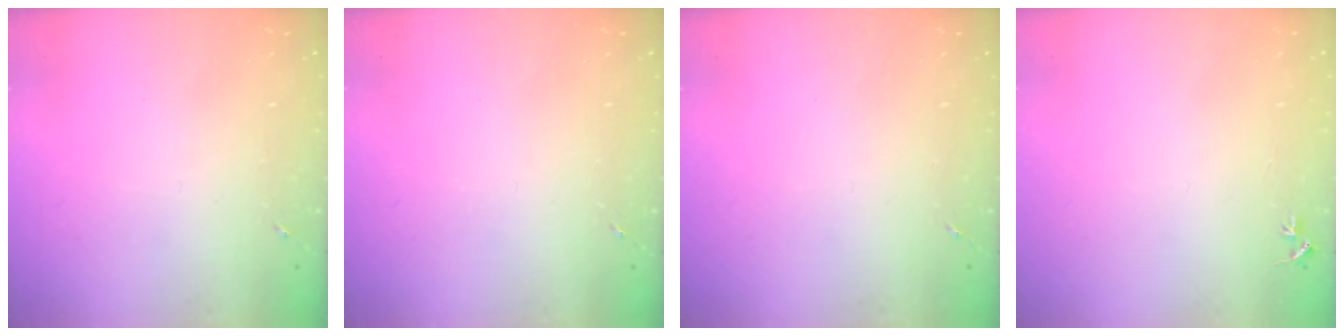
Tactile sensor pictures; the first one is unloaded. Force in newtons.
{"total": 0.0}
{"total": 0.0}
{"total": 3.1, "press": 3.1, "slide": 0.3}